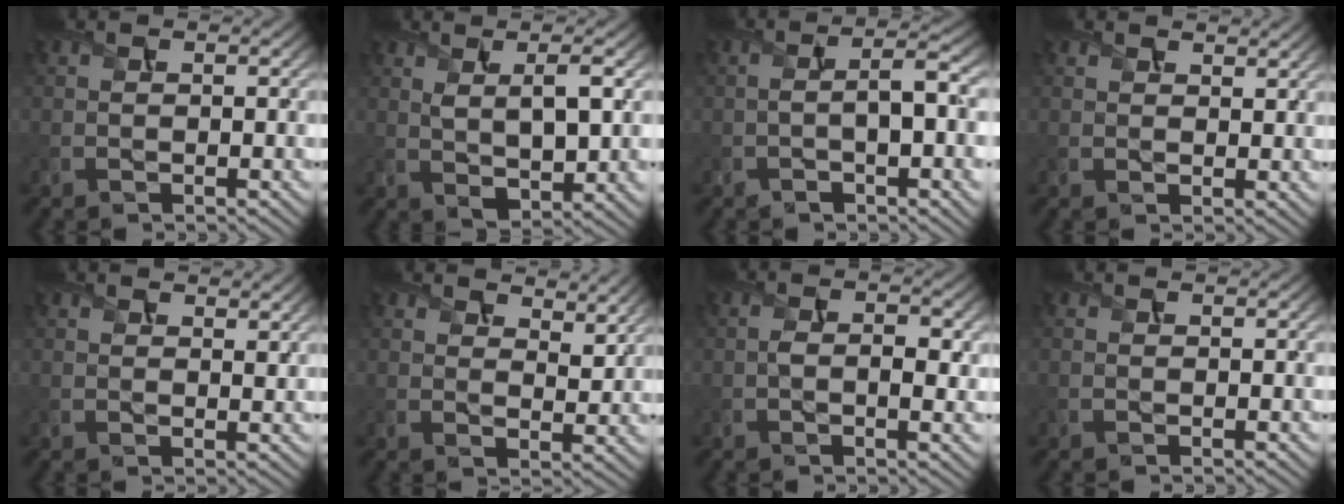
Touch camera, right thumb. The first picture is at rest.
{"total": 6.4, "force": [1.9, 2.3, 5.6], "torque": [-0.110, -0.001, 0.037]}
{"total": 5.9, "force": [-0.9, 2.0, 5.5], "torque": [-0.095, 0.004, -0.015]}
{"total": 1.7, "force": [1.4, 0.8, 0.7], "torque": [-0.015, 0.001, 0.032]}
{"total": 1.9, "force": [1.4, 0.7, 0.9], "torque": [-0.018, -0.001, 0.032]}
{"total": 6.1, "force": [4.8, 2.4, 2.9], "torque": [-0.049, -0.006, 0.076]}
{"total": 3.7, "force": [-0.1, 1.8, 3.2], "torque": [-0.060, -0.002, 0.000]}
{"total": 0.0}